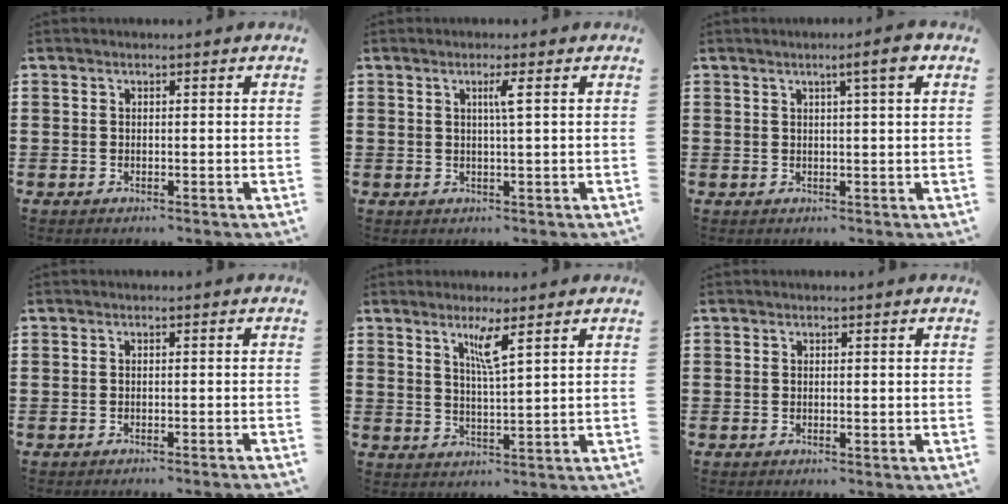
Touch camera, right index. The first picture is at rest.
{"total": 2.2, "force": [0.6, -0.3, 2.1], "torque": [-0.040, -0.004, 0.006]}
{"total": 3.6, "force": [1.7, -0.1, 3.2], "torque": [-0.048, -0.007, 0.022]}
{"total": 0.9, "force": [-0.8, -0.2, 0.3], "torque": [-0.006, -0.001, -0.015]}
{"total": 4.1, "force": [2.4, 0.0, 3.3], "torque": [-0.064, -0.004, 0.037]}
{"total": 0.0}